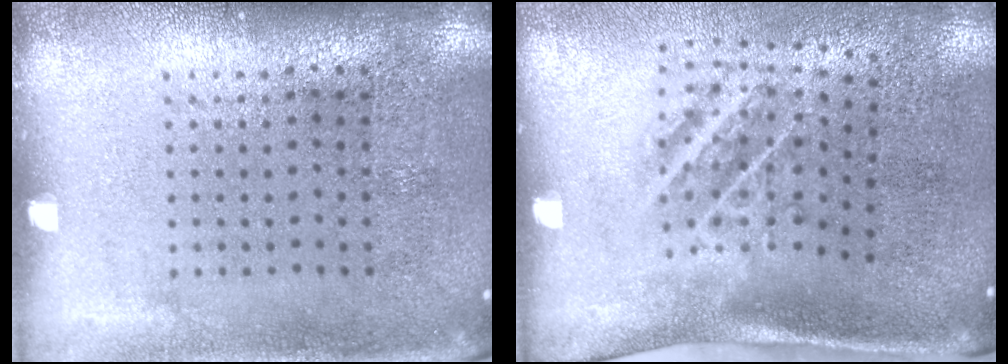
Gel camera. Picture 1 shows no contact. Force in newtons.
{"total": 1.9, "press": 1.1, "slide": 1.6}